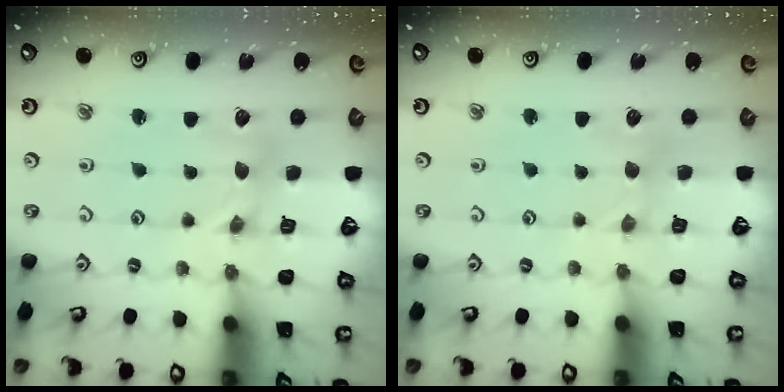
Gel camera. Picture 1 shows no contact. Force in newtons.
{"total": 2.9, "press": 2.9, "slide": 0.4}